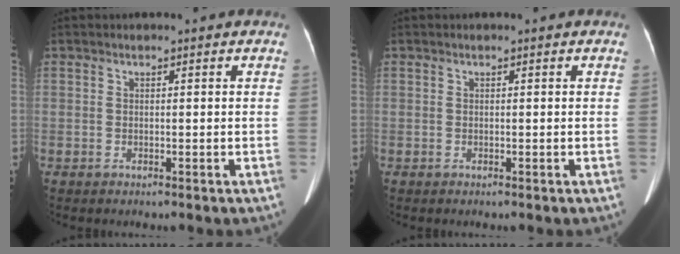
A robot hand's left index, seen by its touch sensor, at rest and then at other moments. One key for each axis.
{"total": 0.0}